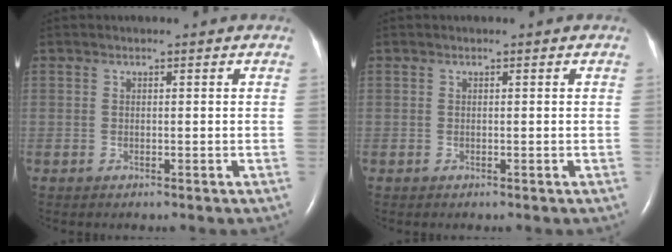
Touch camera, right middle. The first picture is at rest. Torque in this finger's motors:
{"motor_torque": [-0.05, 0.06, 0.00, 0.00]}